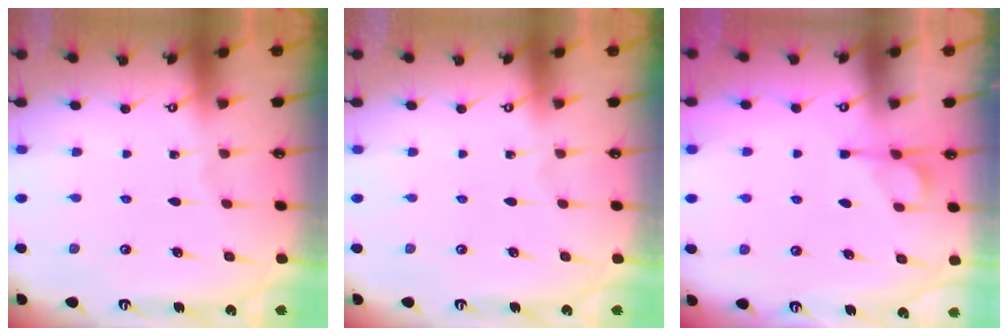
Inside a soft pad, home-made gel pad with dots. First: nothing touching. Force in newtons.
{"total": 0.0}
{"total": 1.9, "press": 1.6, "slide": 1.1}